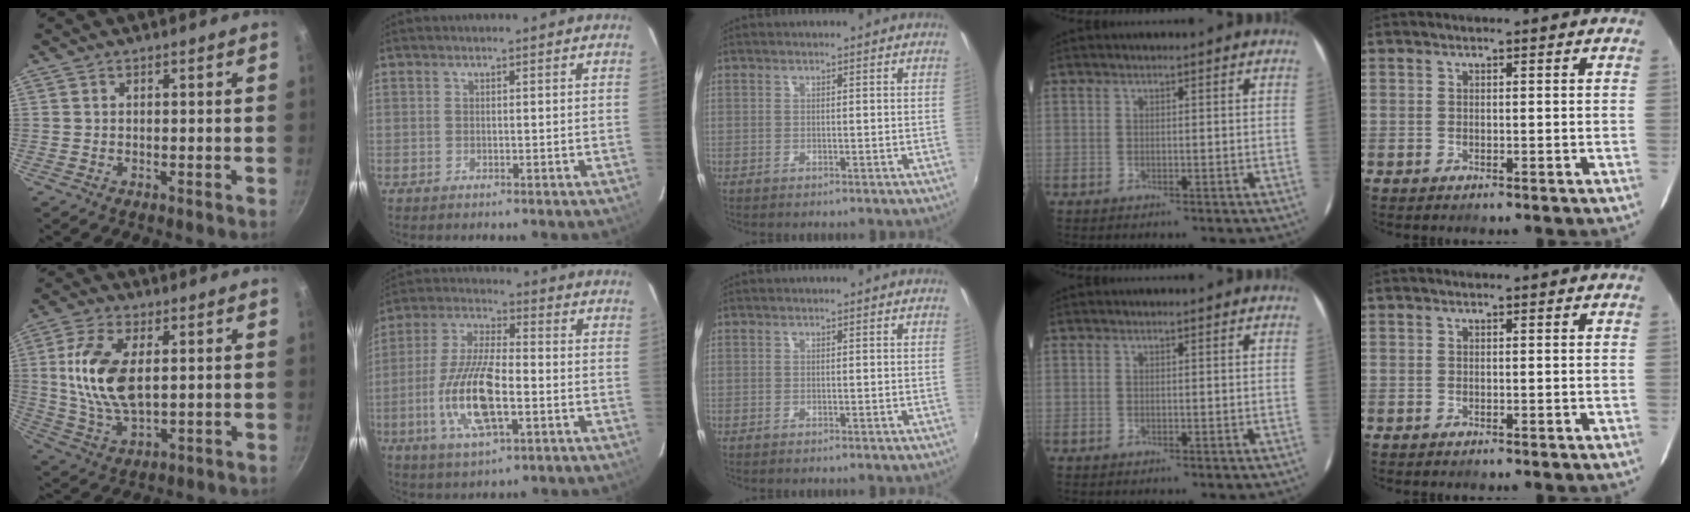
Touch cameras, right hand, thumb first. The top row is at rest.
{"thumb": {"total": 14.2, "force": [2.3, 7.3, 11.9], "torque": [-0.229, -0.005, 0.047]}, "index": {"total": 14.8, "force": [-4.1, 5.1, 13.2], "torque": [-0.280, -0.008, -0.077]}}